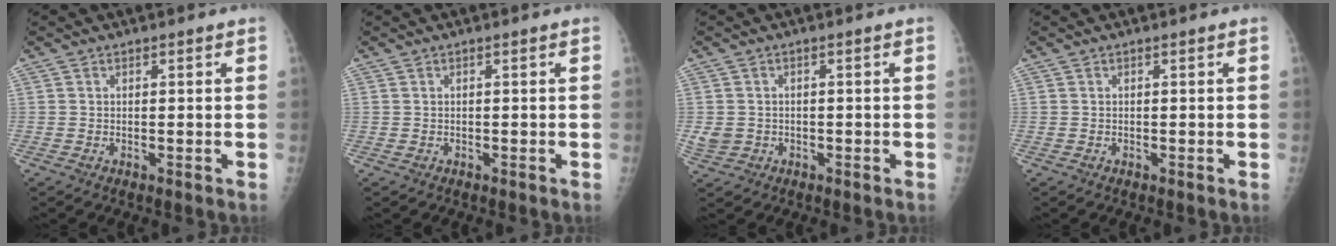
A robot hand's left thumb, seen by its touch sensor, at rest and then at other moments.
{"total": 0.0}
{"total": 3.2, "force": [-0.6, 2.9, 1.1], "torque": [-0.016, 0.006, -0.003]}
{"total": 0.0}